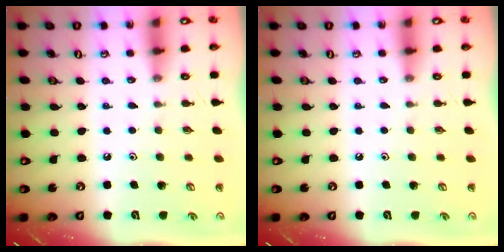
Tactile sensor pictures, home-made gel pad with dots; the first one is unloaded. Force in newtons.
{"total": 0.0}